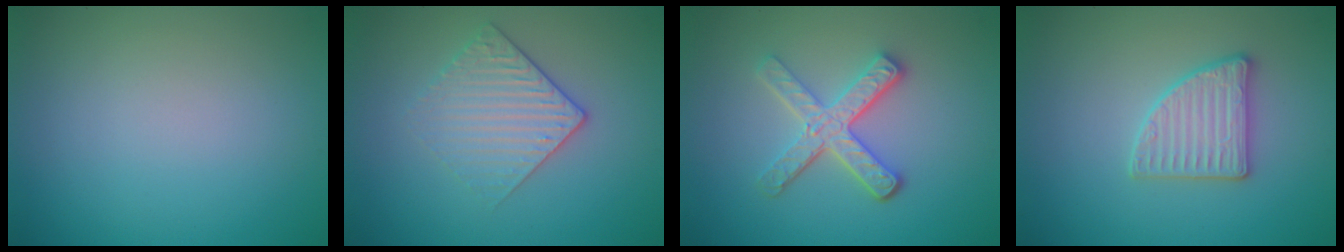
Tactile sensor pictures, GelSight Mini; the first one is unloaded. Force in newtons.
{"total": 3.0, "press": 2.7, "slide": 1.2}
{"total": 4.1, "press": 3.3, "slide": 2.4}
{"total": 2.8, "press": 2.8, "slide": 0.4}